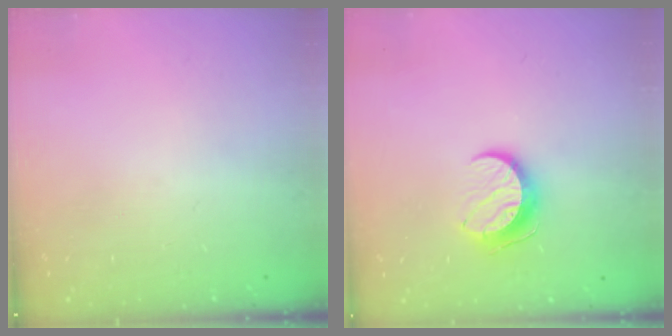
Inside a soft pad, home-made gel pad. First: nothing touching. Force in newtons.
{"total": 10.2, "press": 10.1, "slide": 0.8}